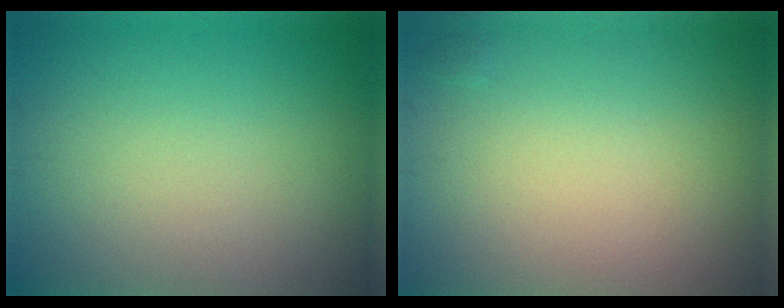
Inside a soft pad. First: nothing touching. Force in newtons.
{"total": 0.0}